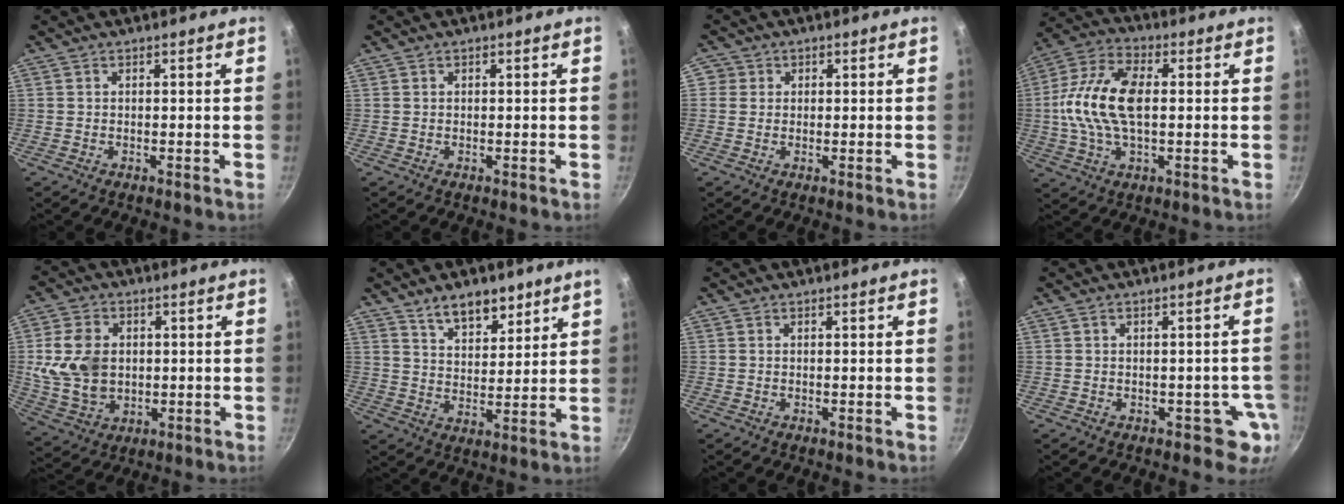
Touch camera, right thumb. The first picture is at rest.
{"total": 0.0}
{"total": 2.3, "force": [0.2, 2.3, 0.3], "torque": [0.018, 0.007, -0.001]}
{"total": 14.8, "force": [0.5, 7.9, 12.5], "torque": [-0.241, 0.025, -0.004]}
{"total": 12.2, "force": [1.0, 9.2, 7.9], "torque": [-0.131, -0.008, 0.028]}
{"total": 8.6, "force": [6.3, 3.5, 4.8], "torque": [-0.055, -0.036, 0.111]}
{"total": 0.0}
{"total": 4.0, "force": [-1.1, 3.0, 2.3], "torque": [0.019, 0.020, -0.005]}